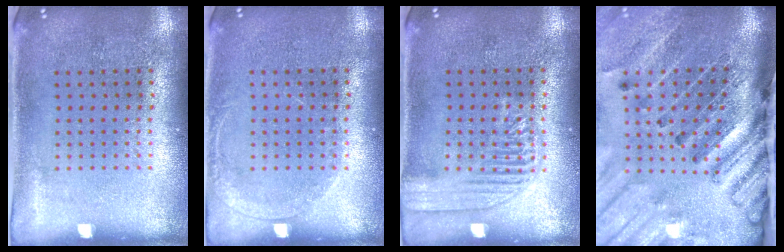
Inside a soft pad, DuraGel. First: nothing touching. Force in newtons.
{"total": 1.0, "press": 1.0, "slide": 0.2}
{"total": 2.4, "press": 2.4, "slide": 0.3}
{"total": 4.3, "press": 3.3, "slide": 2.9}